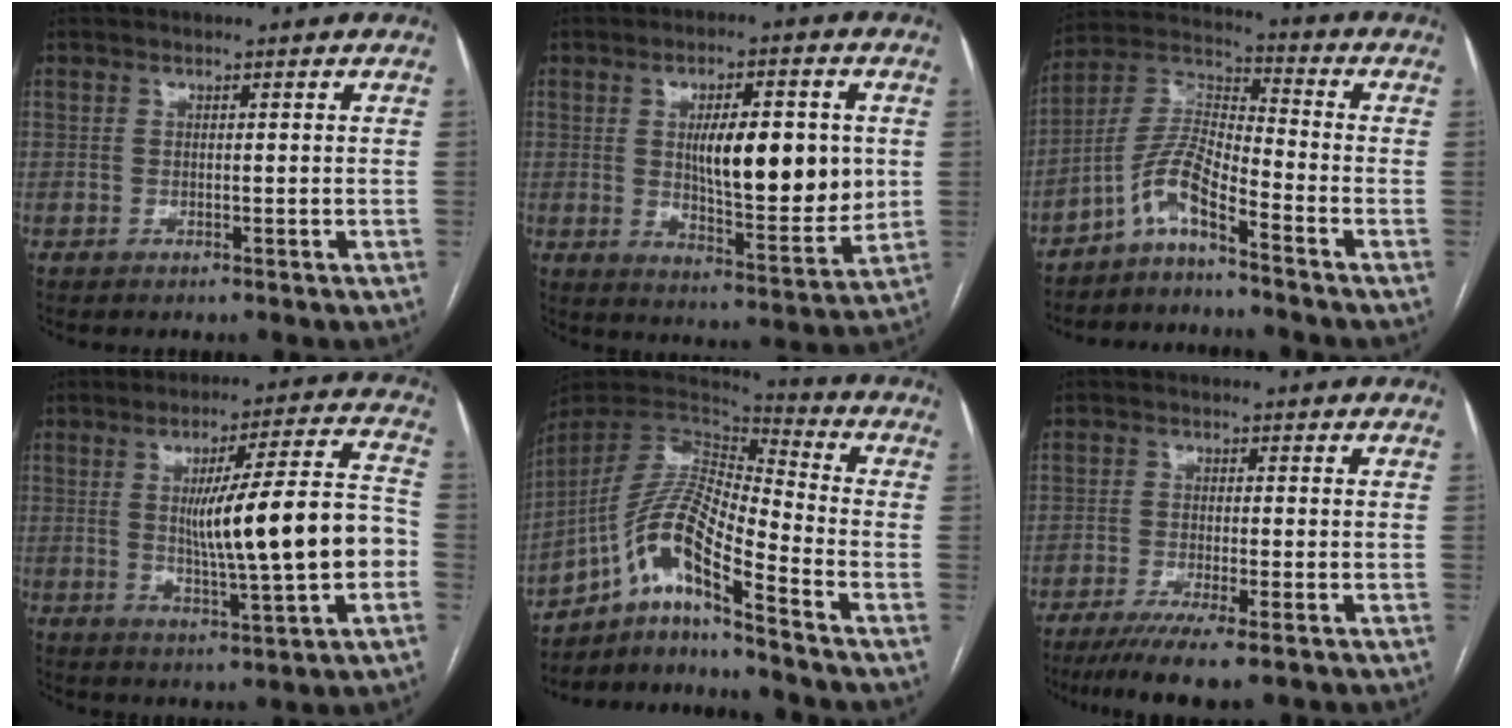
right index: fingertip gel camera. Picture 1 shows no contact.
{"total": 14.3, "force": [1.7, 4.2, 13.5], "torque": [-0.202, -0.004, 0.032]}
{"total": 7.6, "force": [-5.2, 1.0, 5.5], "torque": [-0.125, 0.016, -0.109]}
{"total": 15.8, "force": [-1.1, 1.0, 15.7], "torque": [-0.241, 0.015, -0.013]}
{"total": 11.4, "force": [-7.3, 1.0, 8.7], "torque": [-0.181, 0.018, -0.136]}
{"total": 7.9, "force": [-5.5, 0.3, 5.7], "torque": [-0.090, -0.018, -0.086]}